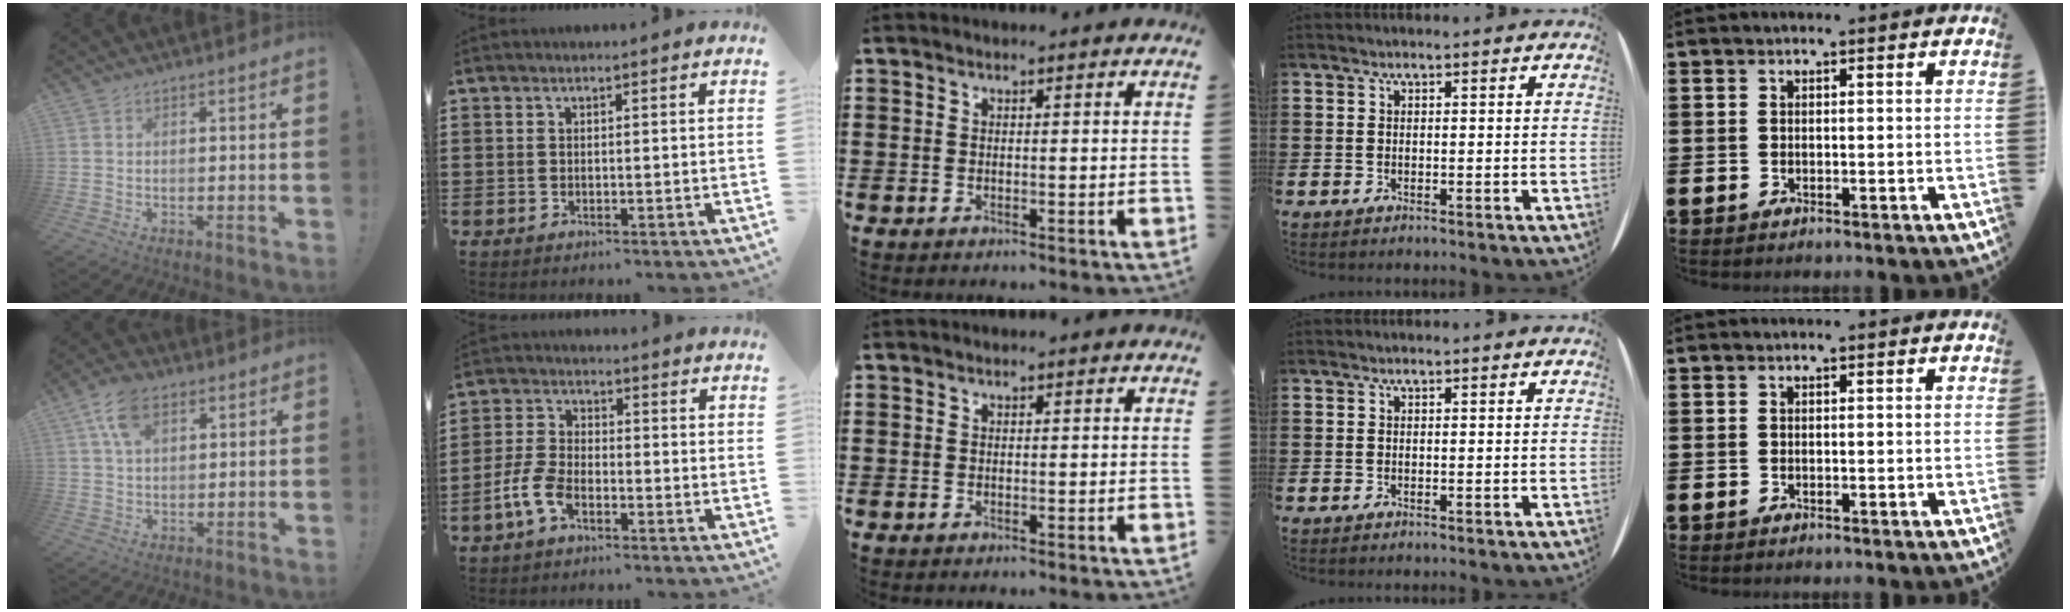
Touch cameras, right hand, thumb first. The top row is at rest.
{"thumb": {"total": 9.1, "force": [4.2, 5.0, 6.3], "torque": [-0.105, -0.001, 0.080]}, "index": {"total": 5.5, "force": [-3.1, 2.6, 3.7], "torque": [-0.105, -0.002, -0.068]}}